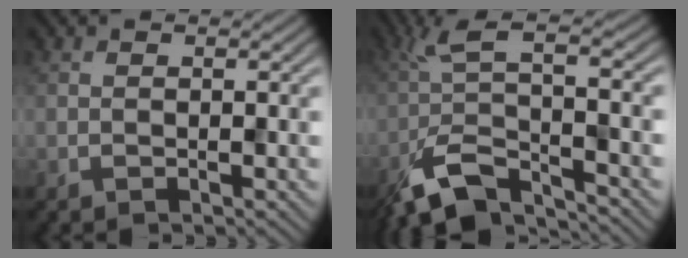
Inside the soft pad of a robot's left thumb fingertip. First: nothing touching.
{"total": 9.8, "force": [-5.8, 2.4, 7.5], "torque": [-0.143, -0.004, -0.122]}